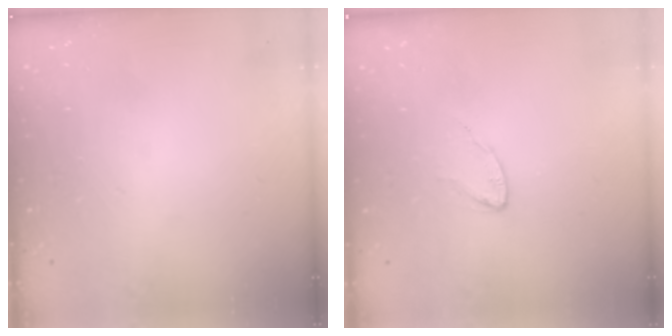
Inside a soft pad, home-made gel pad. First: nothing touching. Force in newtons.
{"total": 3.6, "press": 3.6, "slide": 0.4}